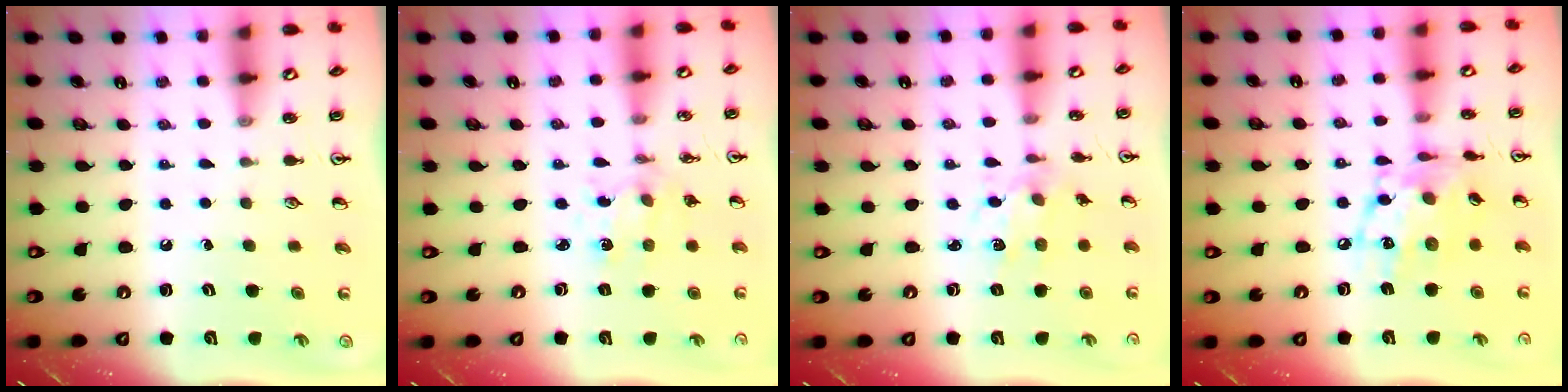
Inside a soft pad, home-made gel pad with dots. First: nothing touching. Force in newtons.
{"total": 2.0, "press": 2.0, "slide": 0.3}
{"total": 3.7, "press": 3.7, "slide": 0.1}
{"total": 14.5, "press": 14.4, "slide": 0.8}